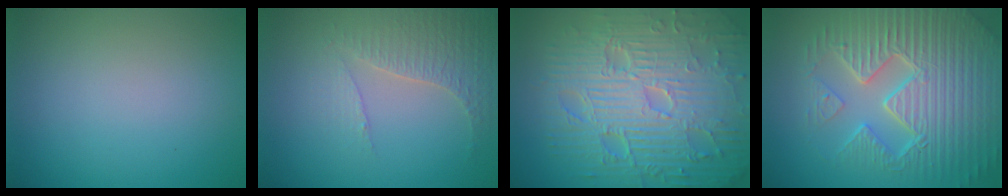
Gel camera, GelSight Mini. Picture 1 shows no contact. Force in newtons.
{"total": 3.3, "press": 3.0, "slide": 1.6}
{"total": 12.5, "press": 7.9, "slide": 9.7}
{"total": 9.5, "press": 6.7, "slide": 6.8}